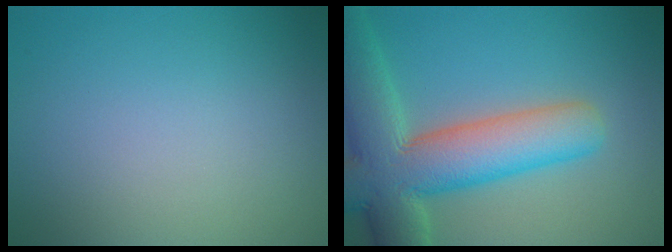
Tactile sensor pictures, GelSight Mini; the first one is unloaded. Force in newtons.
{"total": 10.9, "press": 10.9, "slide": 0.7}